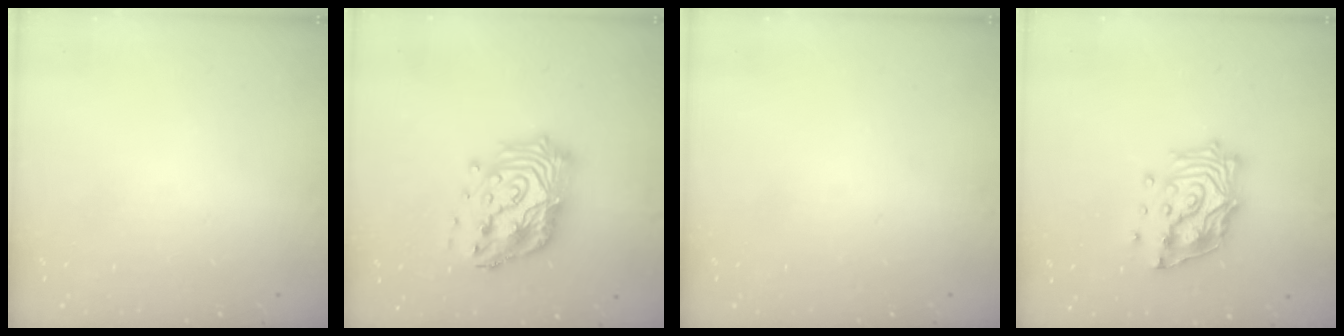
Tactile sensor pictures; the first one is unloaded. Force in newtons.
{"total": 20.6, "press": 20.4, "slide": 2.2}
{"total": 0.0}
{"total": 17.0, "press": 16.8, "slide": 2.2}